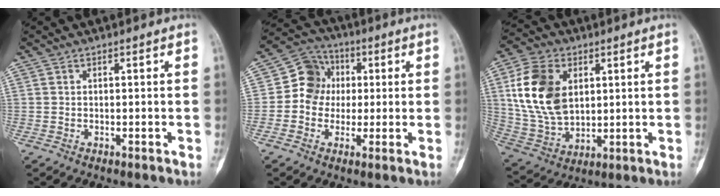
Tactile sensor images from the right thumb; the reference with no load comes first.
{"total": 8.7, "force": [0.4, 7.9, 3.6], "torque": [-0.021, 0.017, -0.009]}
{"total": 16.2, "force": [4.0, 10.8, 11.5], "torque": [-0.210, -0.008, 0.086]}